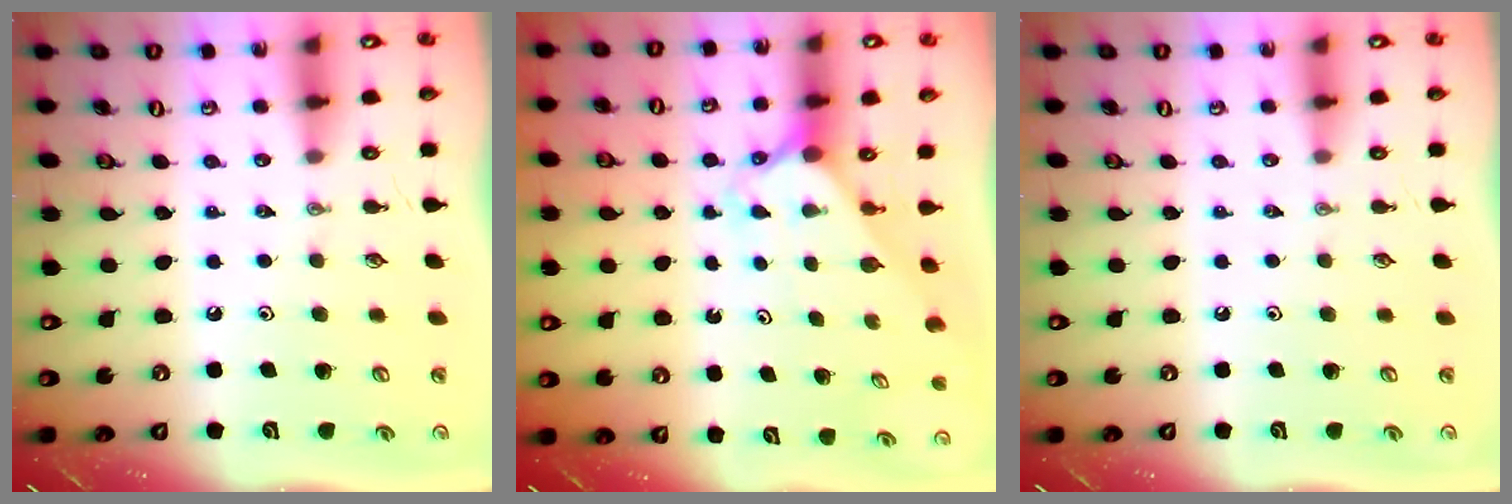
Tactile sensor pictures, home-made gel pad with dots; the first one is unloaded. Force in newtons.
{"total": 2.2, "press": 2.2, "slide": 0.2}
{"total": 0.0}